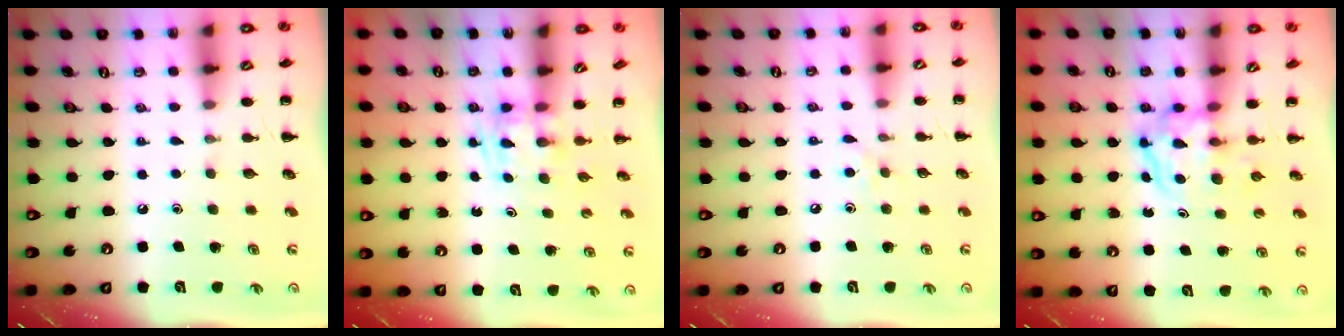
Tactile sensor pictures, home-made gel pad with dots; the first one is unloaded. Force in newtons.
{"total": 1.2, "press": 1.0, "slide": 0.7}
{"total": 4.5, "press": 4.1, "slide": 1.8}
{"total": 3.8, "press": 3.8, "slide": 0.4}